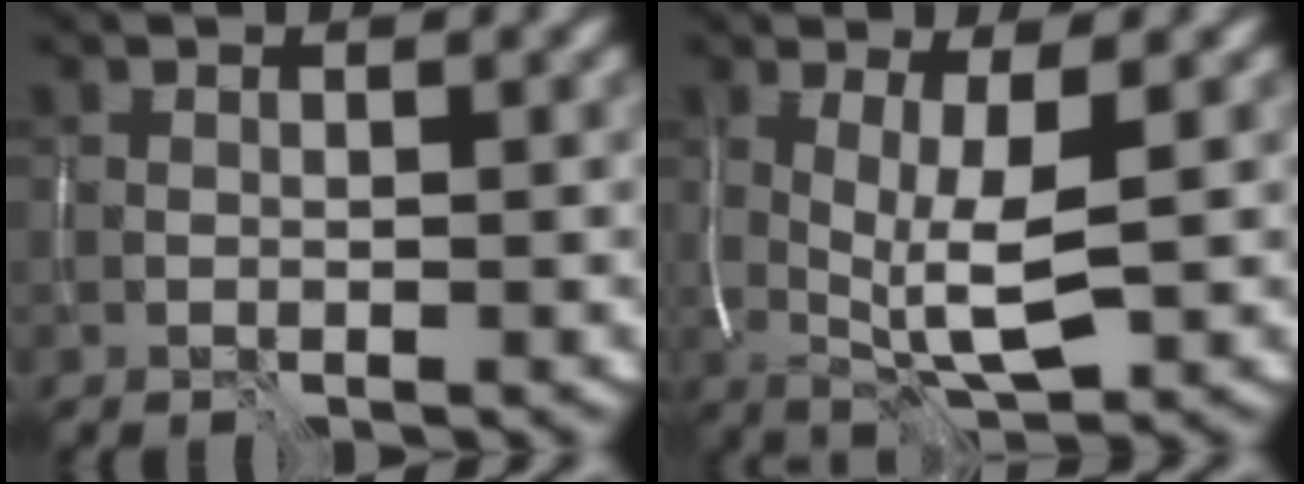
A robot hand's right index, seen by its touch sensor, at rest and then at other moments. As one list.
[{"total": 5.6, "force": [-0.2, 1.7, 5.4], "torque": [-0.106, -0.010, 0.001]}]